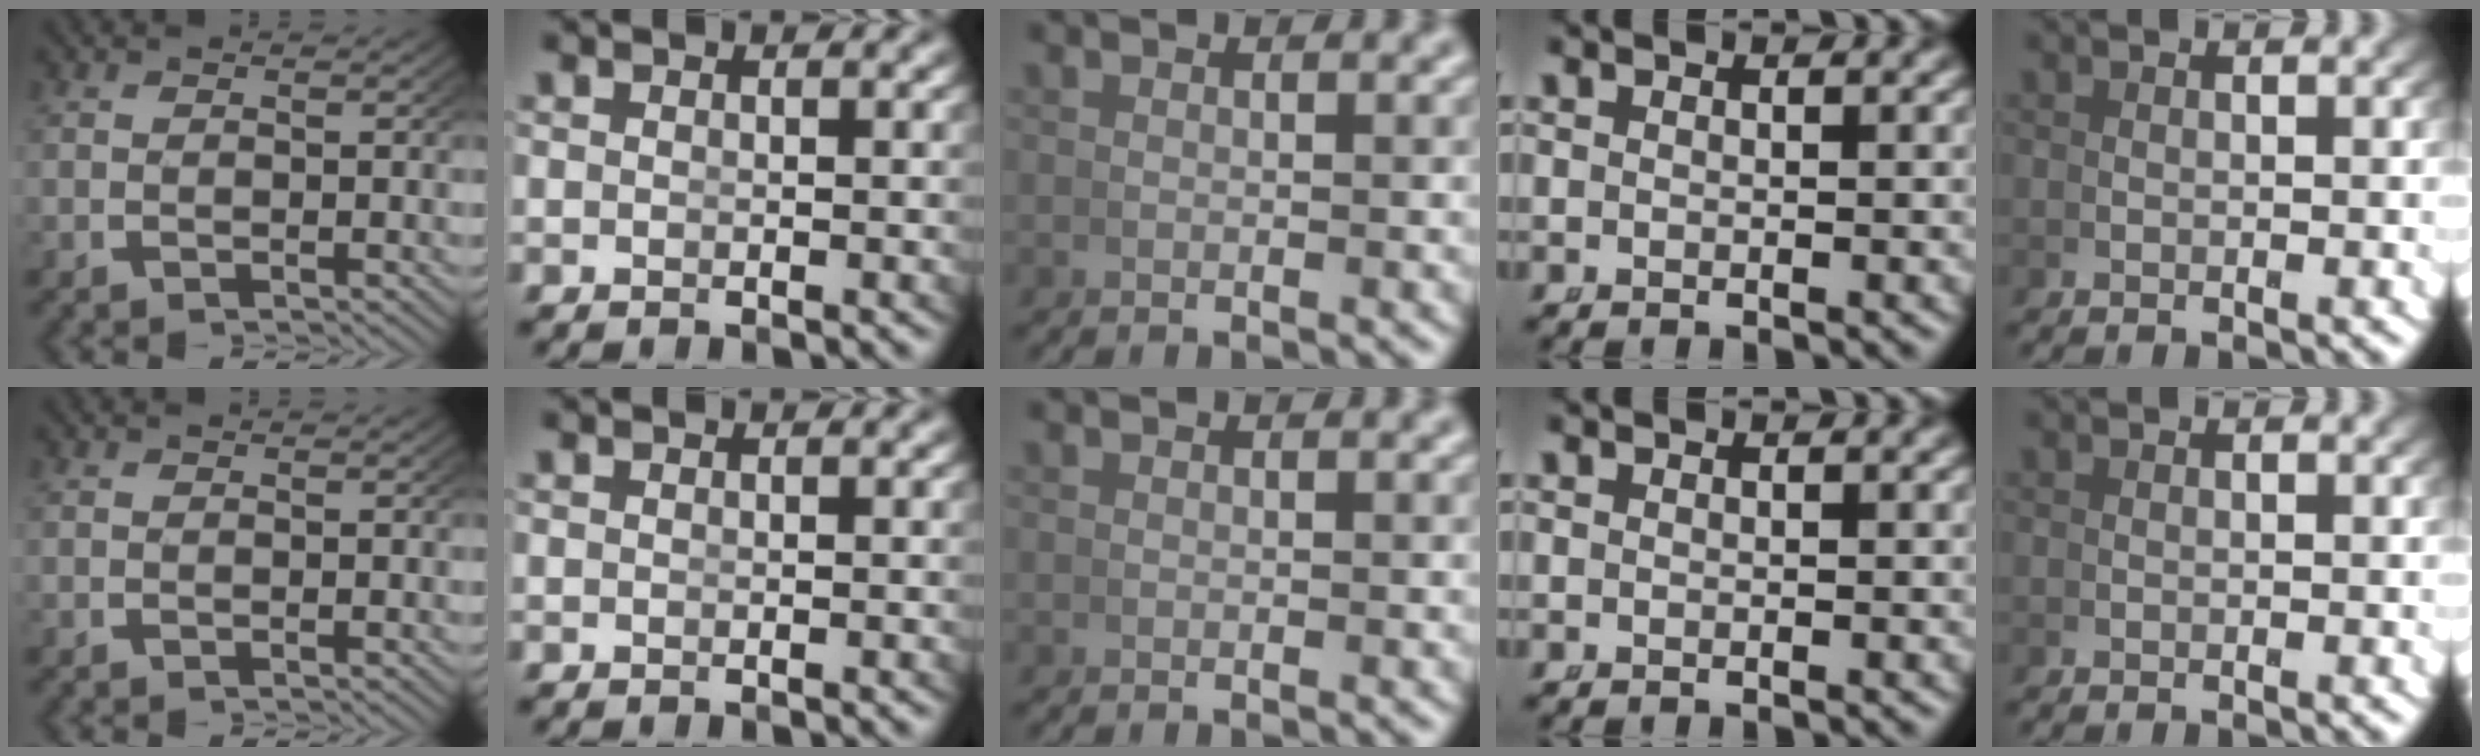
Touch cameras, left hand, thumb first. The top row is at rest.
{}